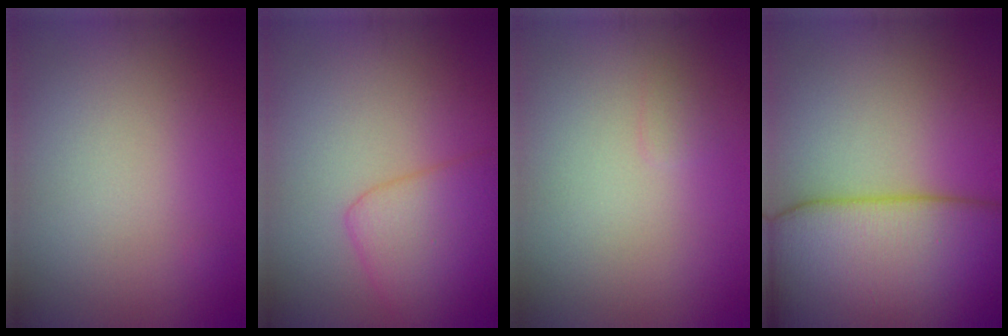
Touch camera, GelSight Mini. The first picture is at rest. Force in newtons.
{"total": 4.8, "press": 4.8, "slide": 0.1}
{"total": 0.5, "press": 0.5, "slide": 0.1}
{"total": 16.4, "press": 16.4, "slide": 1.0}